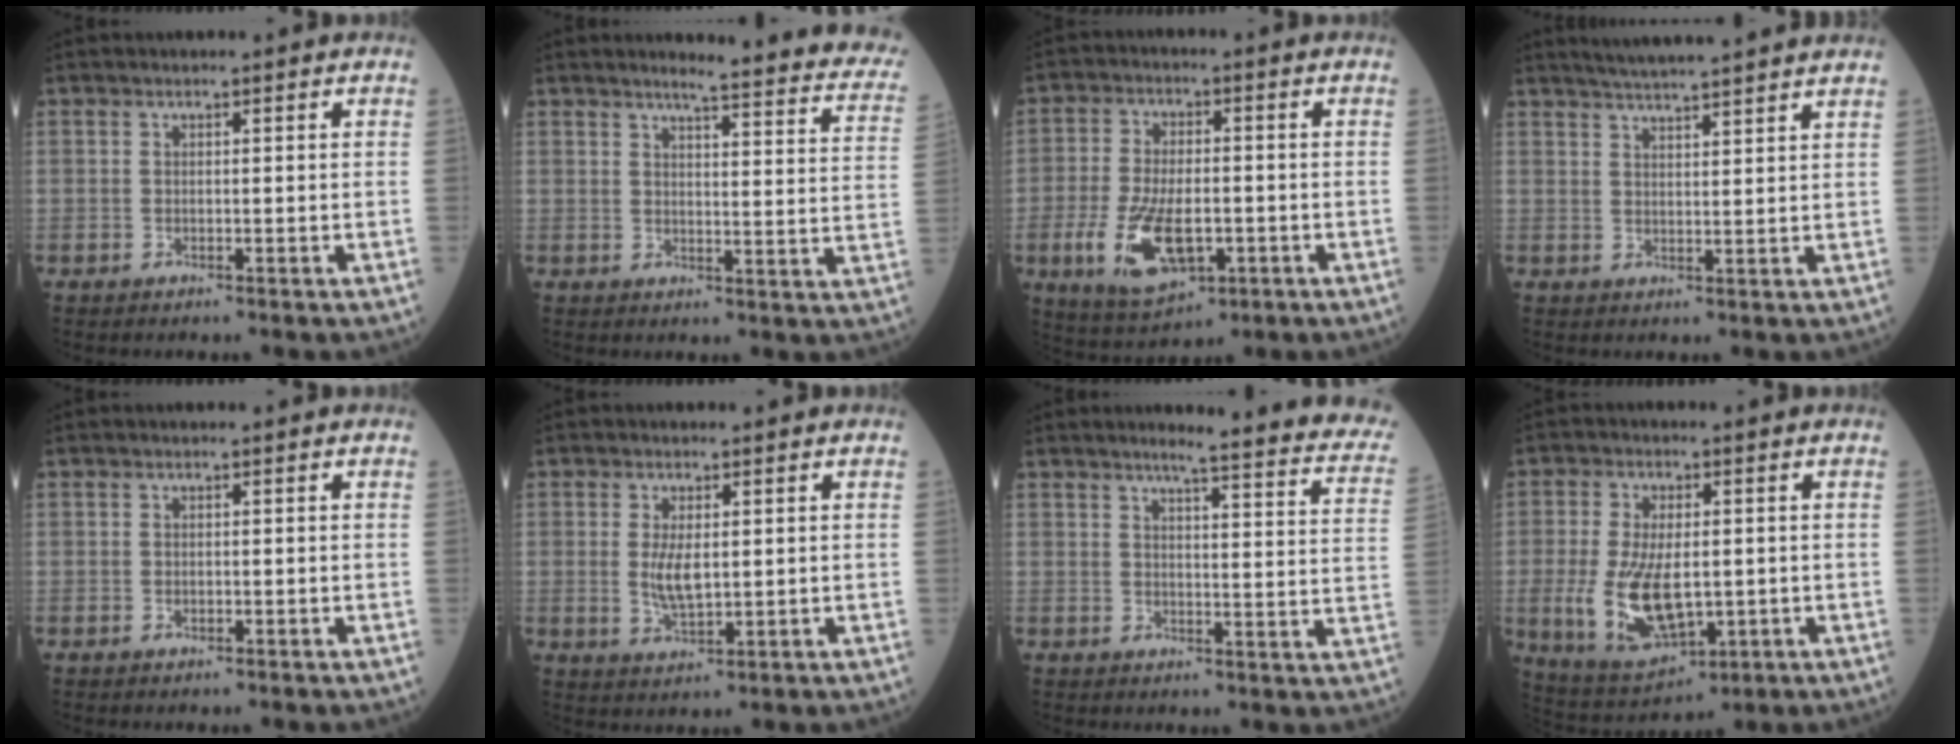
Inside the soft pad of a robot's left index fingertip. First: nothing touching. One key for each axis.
{"total": 18.3, "fx": 16.6, "fy": 1.3, "fz": 7.4, "tx": -0.077, "ty": -0.069, "tz": 0.170}
{"total": 11.0, "fx": -3.5, "fy": 5.0, "fz": 9.2, "tx": -0.183, "ty": -0.006, "tz": -0.053}
{"total": 11.3, "fx": 10.2, "fy": -0.4, "fz": 4.8, "tx": -0.077, "ty": 0.022, "tz": 0.134}
{"total": 0.7, "fx": -0.4, "fy": 0.4, "fz": 0.4, "tx": -0.007, "ty": 0.002, "tz": -0.006}
{"total": 4.4, "fx": 0.3, "fy": 1.6, "fz": 4.1, "tx": -0.084, "ty": -0.005, "tz": 0.011}
{"total": 18.9, "fx": 16.7, "fy": 1.0, "fz": 8.7, "tx": -0.094, "ty": -0.056, "tz": 0.176}
{"total": 11.6, "fx": -1.6, "fy": 5.5, "fz": 10.0, "tx": -0.201, "ty": -0.010, "tz": -0.014}